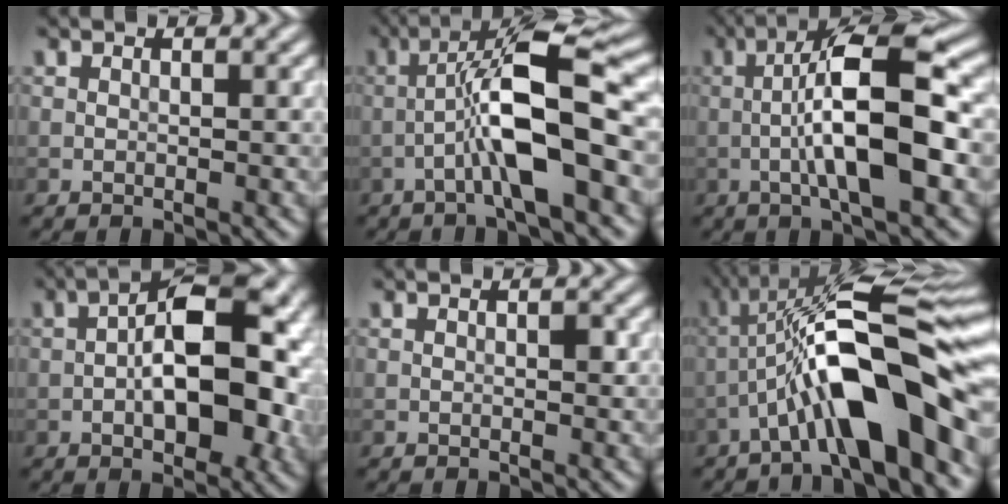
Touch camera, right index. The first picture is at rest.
{"total": 9.2, "force": [-2.3, 1.6, 8.8], "torque": [-0.146, 0.023, -0.045]}
{"total": 9.9, "force": [-1.2, 2.3, 9.6], "torque": [-0.159, 0.017, -0.027]}
{"total": 10.5, "force": [-1.0, 4.8, 9.3], "torque": [-0.140, 0.014, -0.020]}
{"total": 0.7, "force": [0.0, 0.4, 0.6], "torque": [-0.006, -0.001, 0.000]}
{"total": 12.1, "force": [-3.8, 2.7, 11.2], "torque": [-0.187, 0.023, -0.068]}